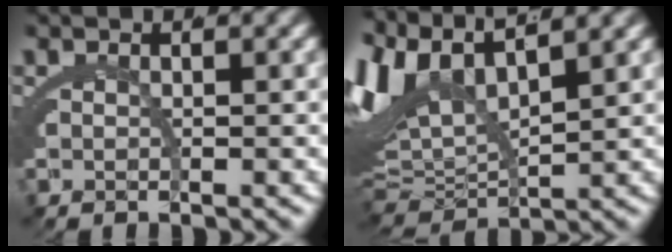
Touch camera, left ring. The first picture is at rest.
{"total": 11.4, "force": [3.1, 8.0, 7.5], "torque": [-0.182, -0.003, 0.052]}